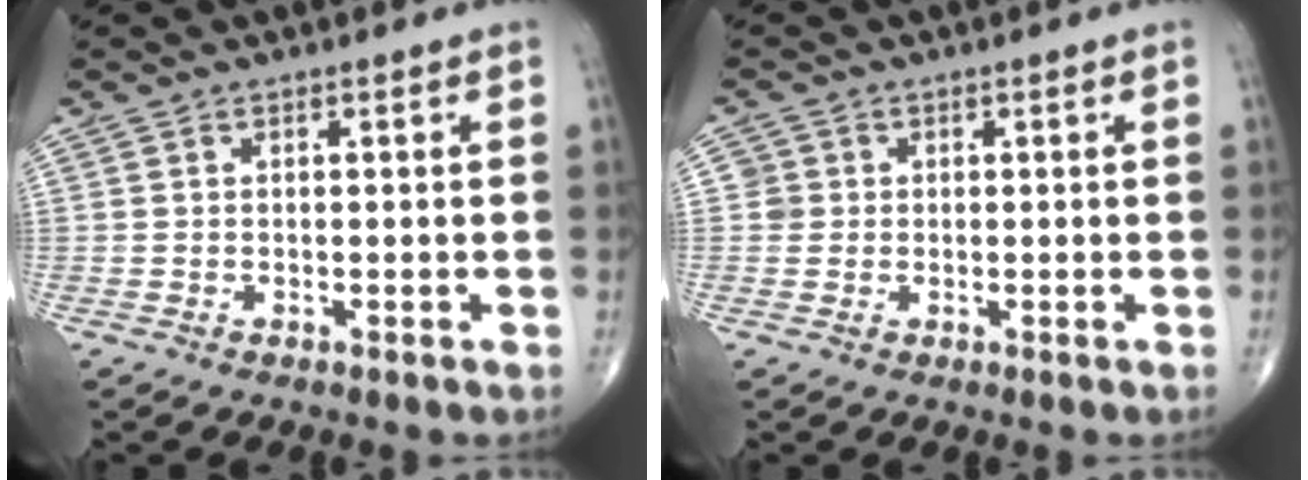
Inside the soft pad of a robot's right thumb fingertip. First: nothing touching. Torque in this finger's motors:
{"motor_torque": [0.07, 0.23, 0.28, 0.06, -0.02]}